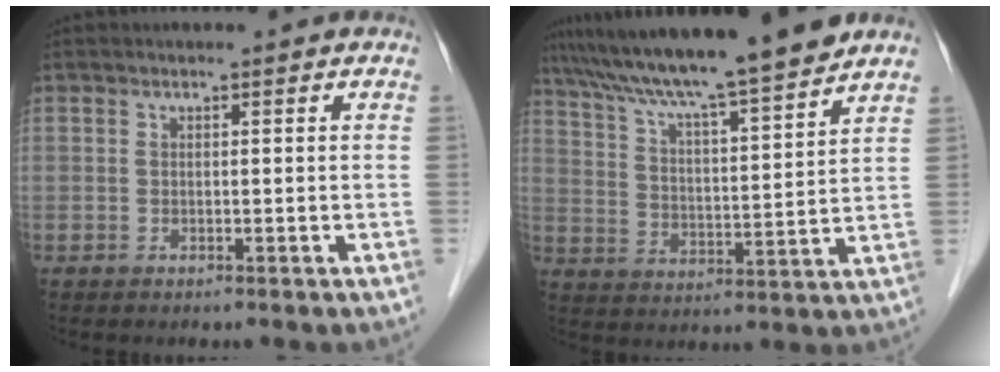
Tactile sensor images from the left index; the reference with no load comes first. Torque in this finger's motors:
{"motor_torque": [0.63, -0.81, 1.06, 0.21]}